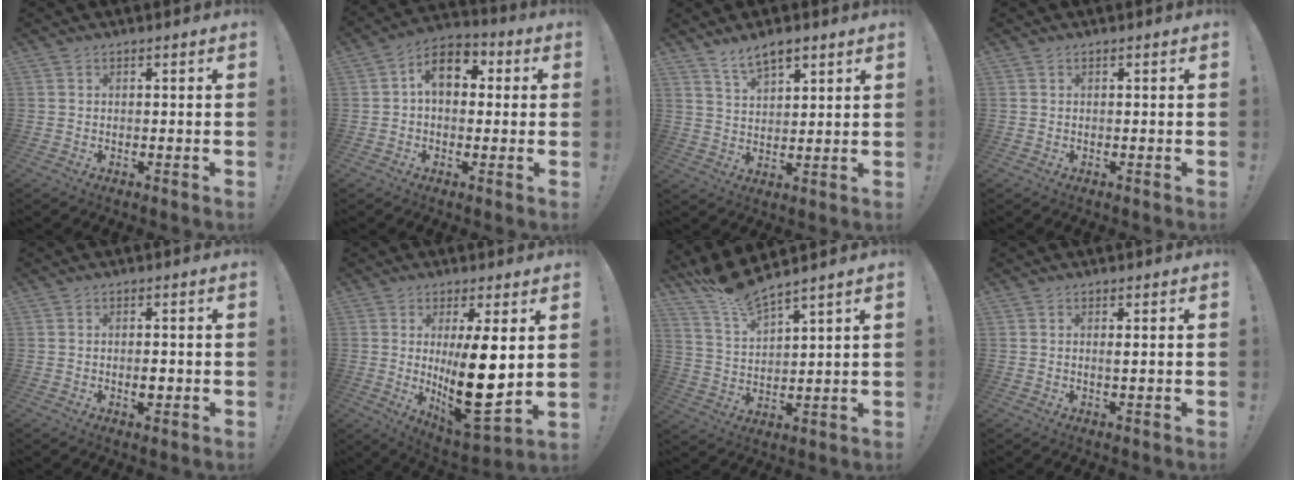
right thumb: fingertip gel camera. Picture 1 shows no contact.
{"total": 9.4, "force": [2.3, 6.3, 6.6], "torque": [-0.095, 0.006, 0.042]}
{"total": 7.1, "force": [5.2, 3.0, 3.8], "torque": [-0.064, -0.021, 0.096]}
{"total": 0.0}
{"total": 2.5, "force": [-0.7, 1.3, 2.0], "torque": [-0.023, 0.000, -0.013]}
{"total": 17.7, "force": [1.9, 6.2, 16.5], "torque": [-0.254, -0.043, 0.042]}
{"total": 9.2, "force": [8.5, 0.6, 3.6], "torque": [-0.086, -0.054, 0.153]}
{"total": 1.2, "force": [0.3, -0.1, 1.2], "torque": [-0.008, -0.009, 0.001]}